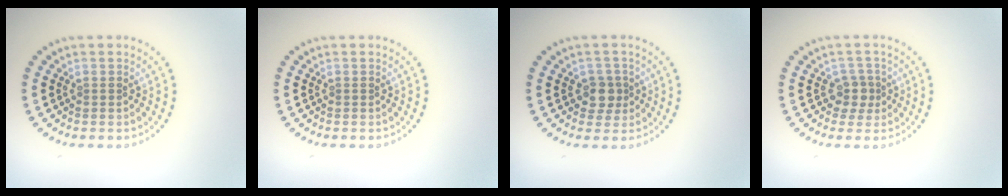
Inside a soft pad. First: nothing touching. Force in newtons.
{"total": 0.0}
{"total": 1.9, "press": 1.8, "slide": 0.9}
{"total": 2.0, "press": 1.6, "slide": 1.2}